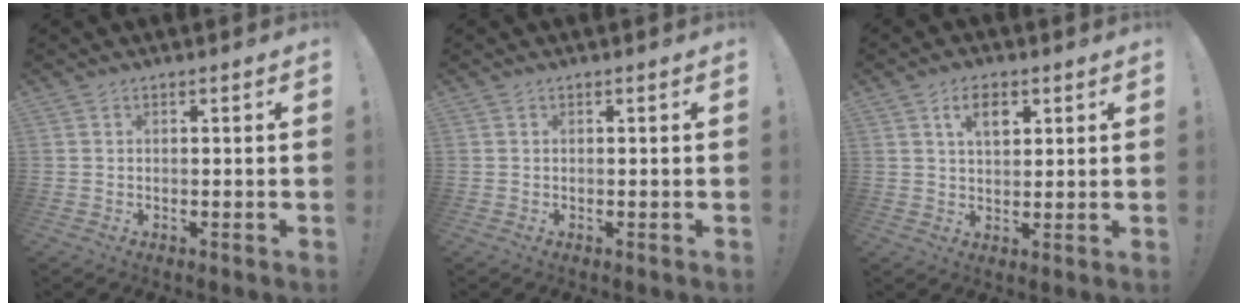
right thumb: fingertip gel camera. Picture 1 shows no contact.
{"total": 0.0}
{"total": 6.3, "force": [2.7, 3.7, 4.3], "torque": [-0.068, 0.002, 0.045]}